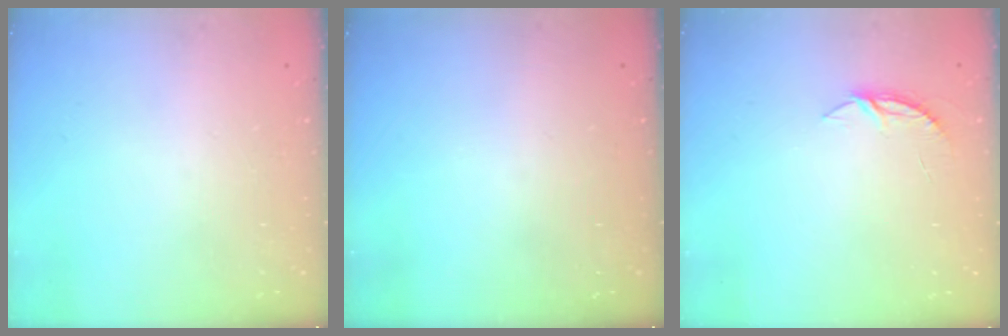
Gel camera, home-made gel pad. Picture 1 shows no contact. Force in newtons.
{"total": 0.0}
{"total": 3.7, "press": 3.6, "slide": 0.4}